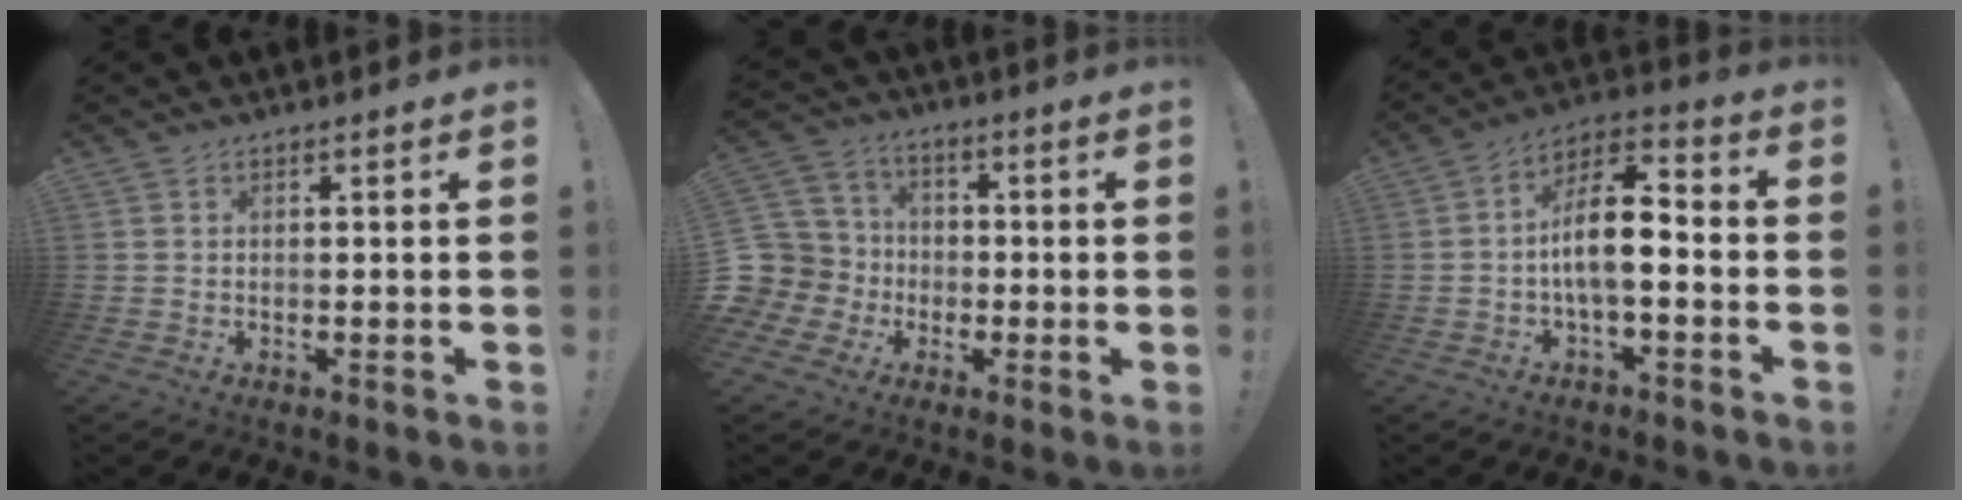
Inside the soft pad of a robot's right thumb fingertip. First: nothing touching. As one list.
[{"total": 10.1, "force": [-2.0, 9.4, 2.9], "torque": [-0.060, 0.016, -0.030]}, {"total": 12.0, "force": [-1.8, 5.1, 10.7], "torque": [-0.190, 0.011, -0.036]}]